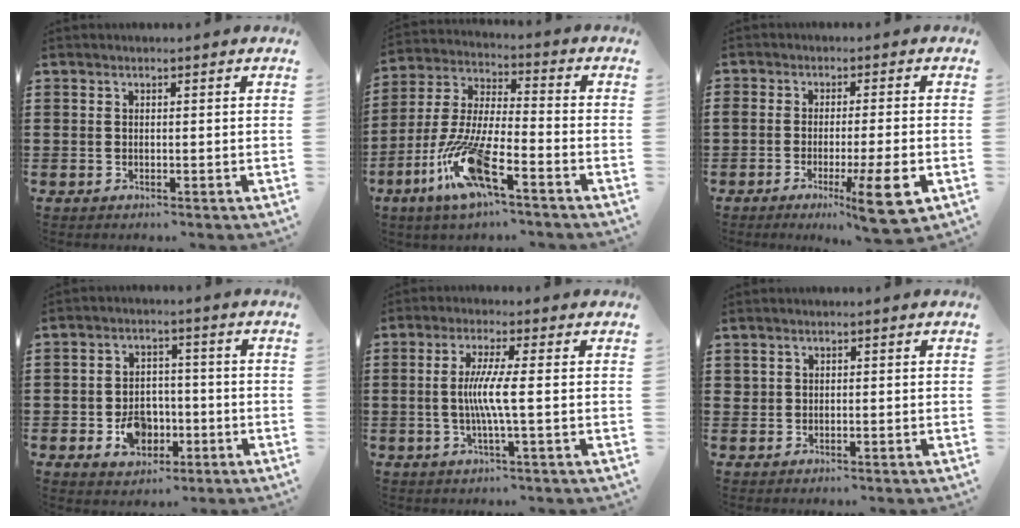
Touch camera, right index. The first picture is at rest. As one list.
[{"total": 12.7, "force": [-7.8, 2.4, 9.8], "torque": [-0.223, -0.006, -0.152]}, {"total": 8.6, "force": [-3.9, 0.9, 7.6], "torque": [-0.116, -0.003, -0.061]}, {"total": 6.5, "force": [-2.2, 4.9, 3.7], "torque": [-0.065, 0.010, -0.039]}, {"total": 5.6, "force": [-0.3, -0.3, 5.6], "torque": [-0.108, -0.011, -0.011]}, {"total": 0.7, "force": [0.4, 0.6, 0.1], "torque": [-0.004, 0.004, 0.007]}]